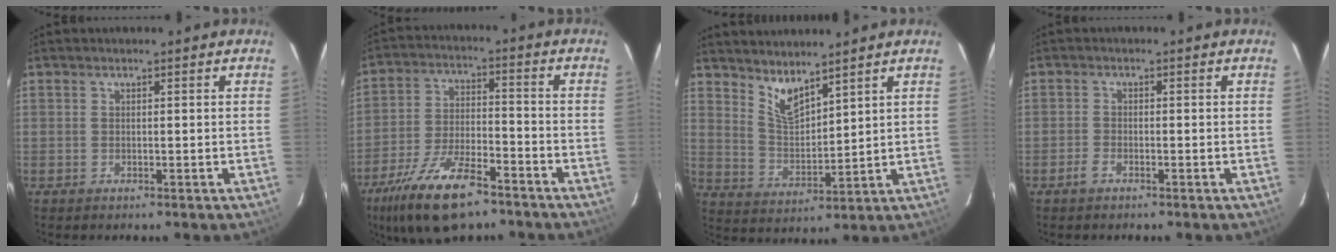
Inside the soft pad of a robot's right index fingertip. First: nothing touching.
{"total": 16.6, "force": [-11.5, 5.7, 10.5], "torque": [-0.220, -0.022, -0.206]}
{"total": 6.6, "force": [5.2, 1.9, 3.5], "torque": [-0.063, -0.008, 0.107]}
{"total": 1.8, "force": [-1.4, 0.7, 0.9], "torque": [-0.025, 0.001, -0.030]}